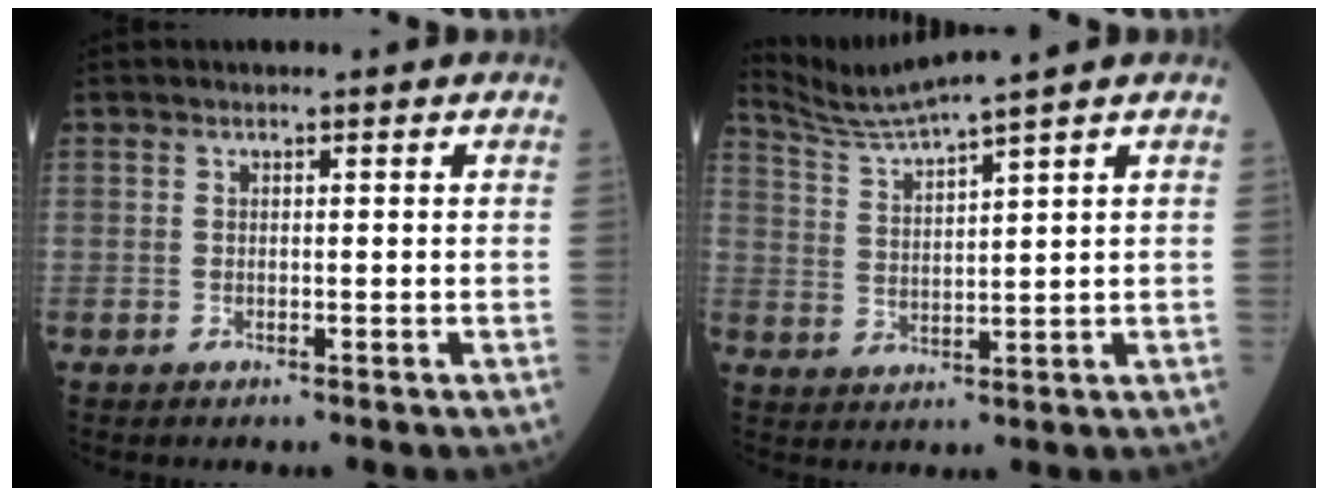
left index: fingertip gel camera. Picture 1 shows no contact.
{"total": 6.0, "force": [5.4, -2.5, 1.1], "torque": [-0.043, -0.008, 0.117]}